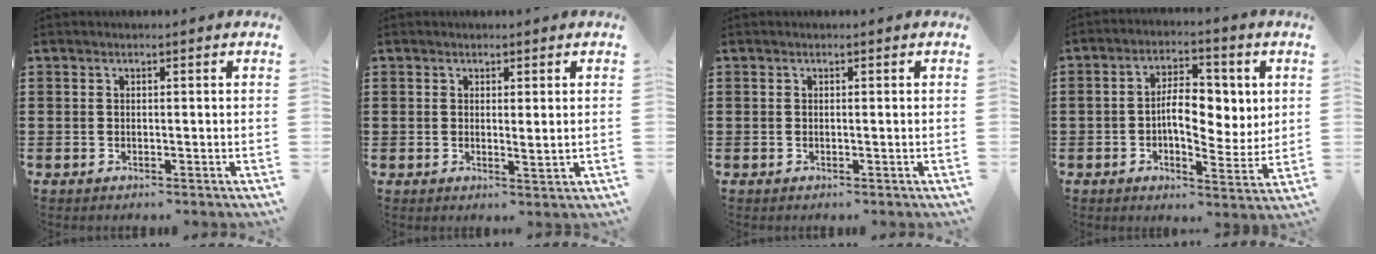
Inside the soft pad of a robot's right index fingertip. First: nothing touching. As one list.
[{"total": 1.2, "force": [0.6, 0.2, 1.0], "torque": [-0.021, 0.002, 0.011]}, {"total": 0.0}, {"total": 7.7, "force": [0.6, 4.0, 6.5], "torque": [-0.103, 0.004, 0.005]}]